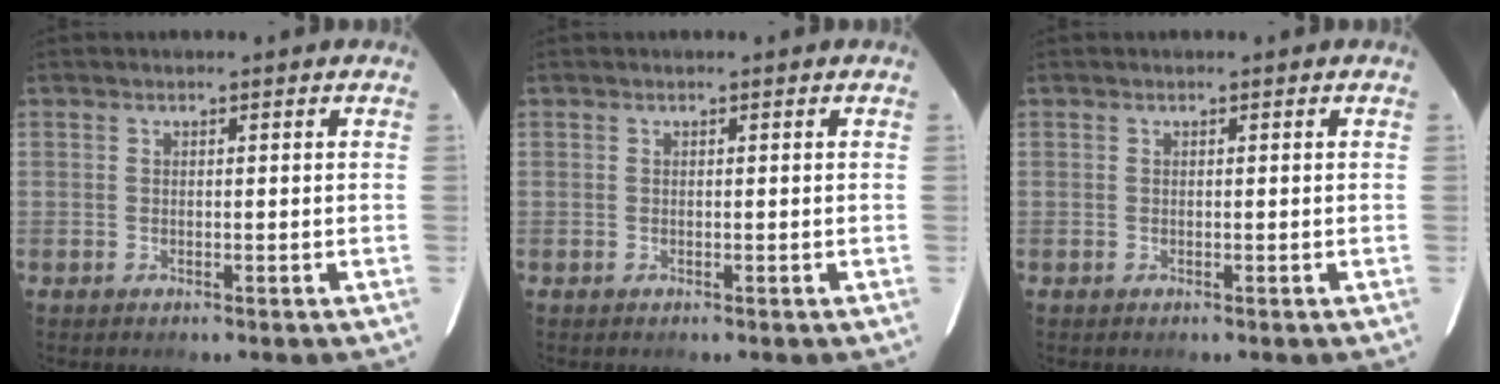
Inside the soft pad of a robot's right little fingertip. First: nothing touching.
{"total": 0.0}
{"total": 0.0}